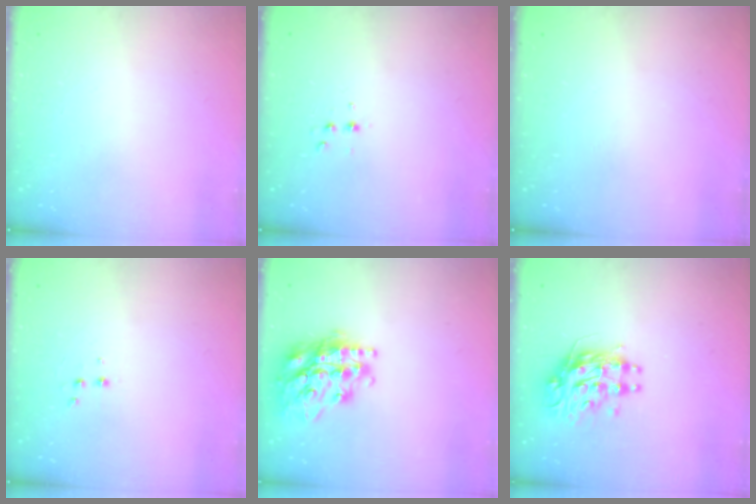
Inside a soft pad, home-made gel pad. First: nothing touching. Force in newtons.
{"total": 3.7, "press": 3.5, "slide": 1.1}
{"total": 0.0}
{"total": 1.9, "press": 1.9, "slide": 0.2}
{"total": 20.3, "press": 20.3, "slide": 1.6}
{"total": 10.3, "press": 10.3, "slide": 1.0}